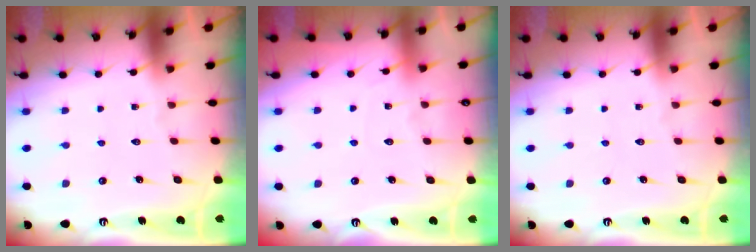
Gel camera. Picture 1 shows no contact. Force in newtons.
{"total": 2.7, "press": 2.7, "slide": 0.3}
{"total": 0.0}